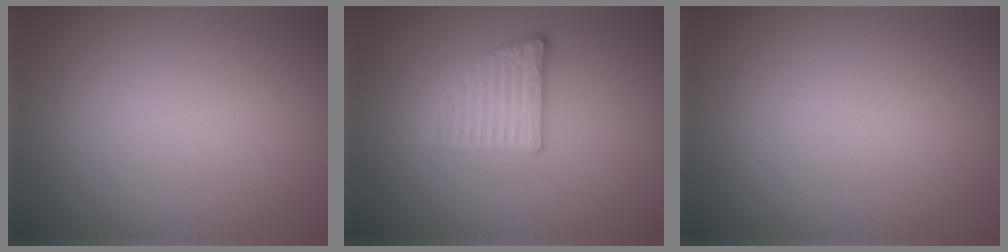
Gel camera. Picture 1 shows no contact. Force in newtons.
{"total": 2.6, "press": 2.4, "slide": 1.0}
{"total": 0.0}